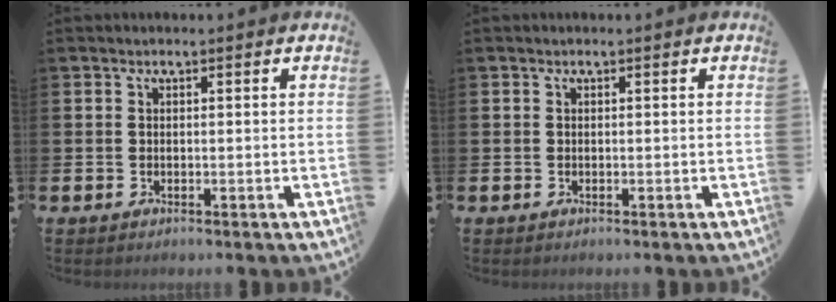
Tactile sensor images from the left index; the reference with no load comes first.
{"total": 0.0}